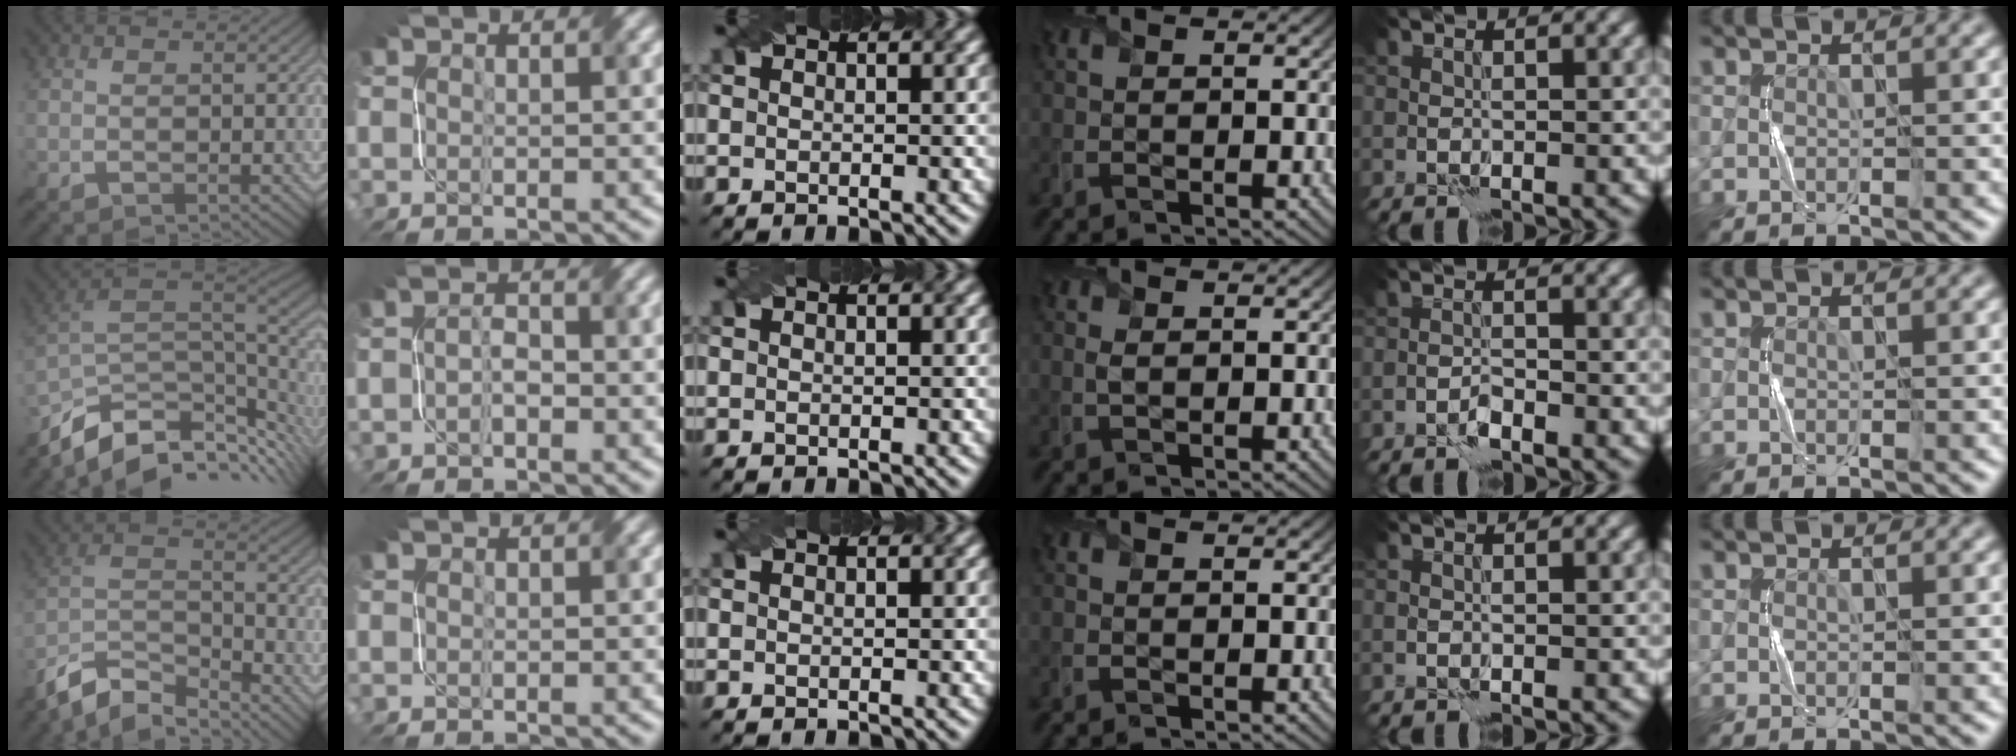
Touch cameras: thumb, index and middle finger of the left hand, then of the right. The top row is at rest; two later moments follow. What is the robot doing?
{"motion": "twist", "object": "screw"}